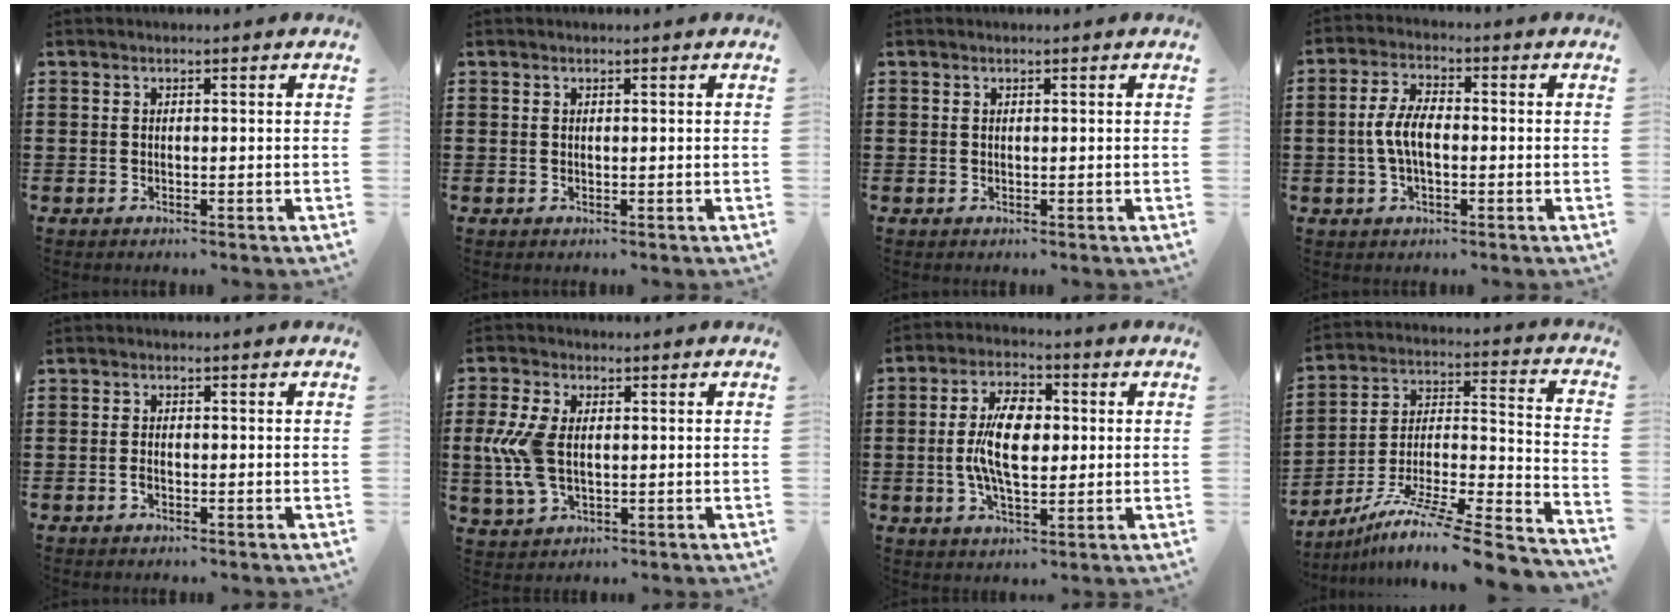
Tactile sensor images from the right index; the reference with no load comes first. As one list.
[{"total": 0.0}, {"total": 0.0}, {"total": 5.7, "force": [-0.8, 2.7, 4.9], "torque": [-0.116, -0.001, -0.023]}, {"total": 1.1, "force": [-0.5, 0.4, 0.9], "torque": [-0.019, -0.003, -0.009]}, {"total": 7.7, "force": [0.1, 4.5, 6.2], "torque": [-0.161, 0.000, -0.006]}, {"total": 8.7, "force": [0.0, 4.3, 7.6], "torque": [-0.163, 0.009, -0.004]}, {"total": 9.5, "force": [-6.8, 0.5, 6.6], "torque": [-0.116, -0.004, -0.134]}]